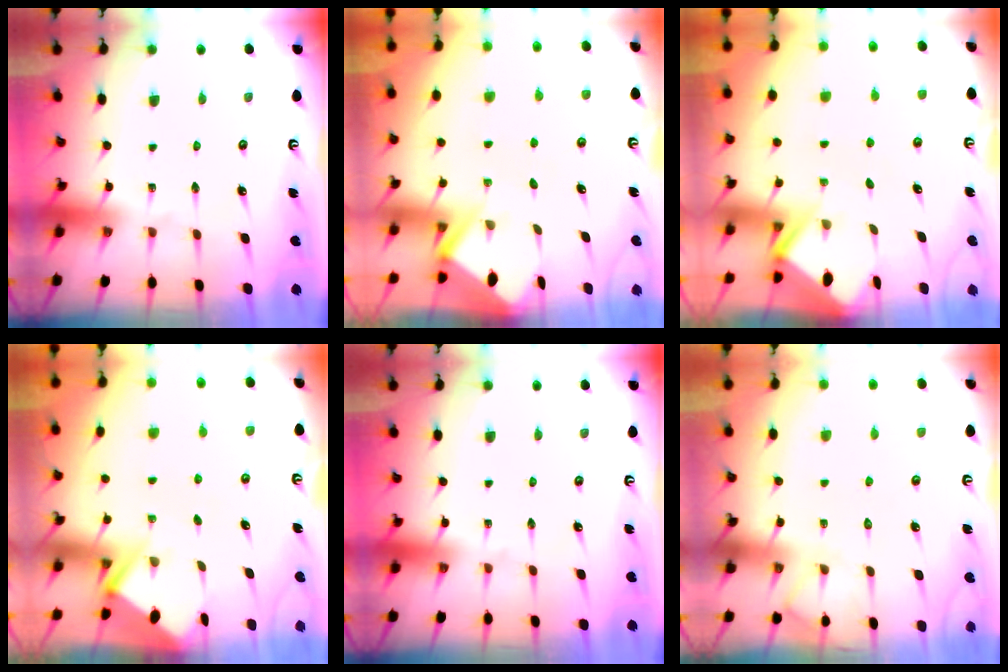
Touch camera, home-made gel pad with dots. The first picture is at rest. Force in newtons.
{"total": 3.4, "press": 3.4, "slide": 0.3}
{"total": 3.1, "press": 3.1, "slide": 0.3}
{"total": 2.7, "press": 2.7, "slide": 0.3}
{"total": 0.0}
{"total": 6.0, "press": 6.0, "slide": 0.7}